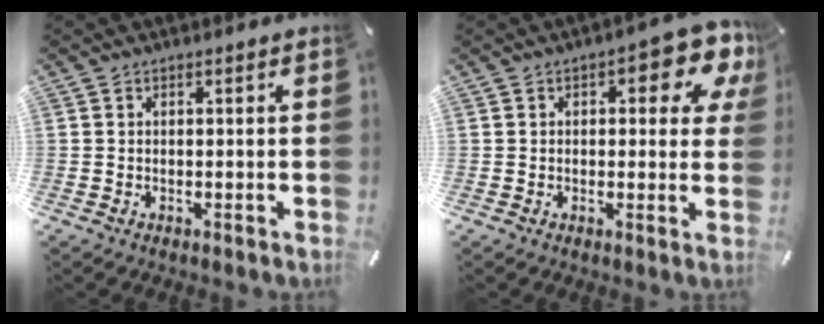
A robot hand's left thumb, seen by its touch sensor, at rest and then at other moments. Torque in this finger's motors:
{"motor_torque": [1.38, 1.51, 0.79, -0.83, 0.01]}